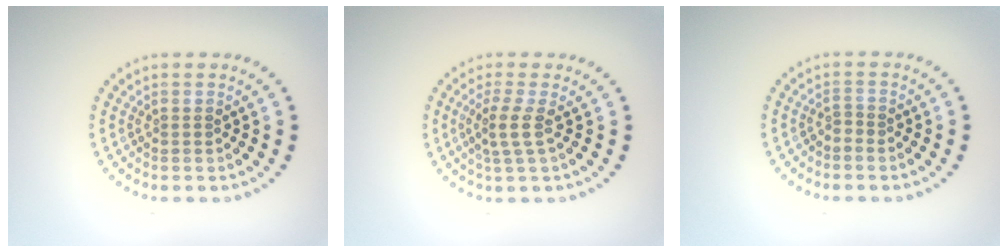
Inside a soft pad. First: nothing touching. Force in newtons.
{"total": 2.1, "press": 1.6, "slide": 1.4}
{"total": 0.5, "press": 0.2, "slide": 0.5}